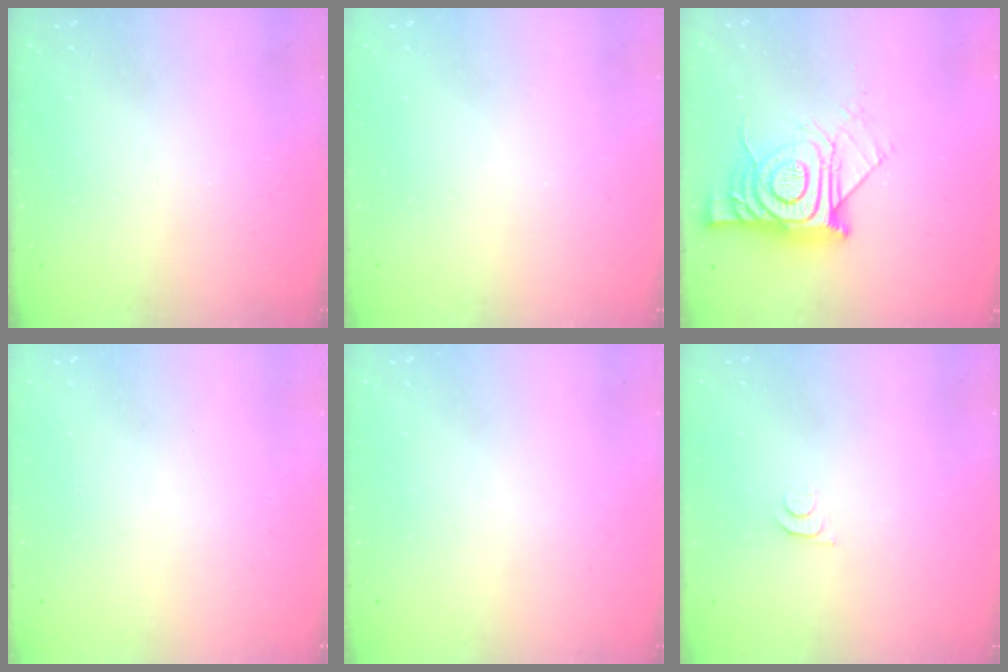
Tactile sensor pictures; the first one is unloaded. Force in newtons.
{"total": 2.2, "press": 2.1, "slide": 0.4}
{"total": 15.3, "press": 15.2, "slide": 1.1}
{"total": 1.6, "press": 1.6, "slide": 0.1}
{"total": 0.0}
{"total": 3.2, "press": 3.2, "slide": 0.4}